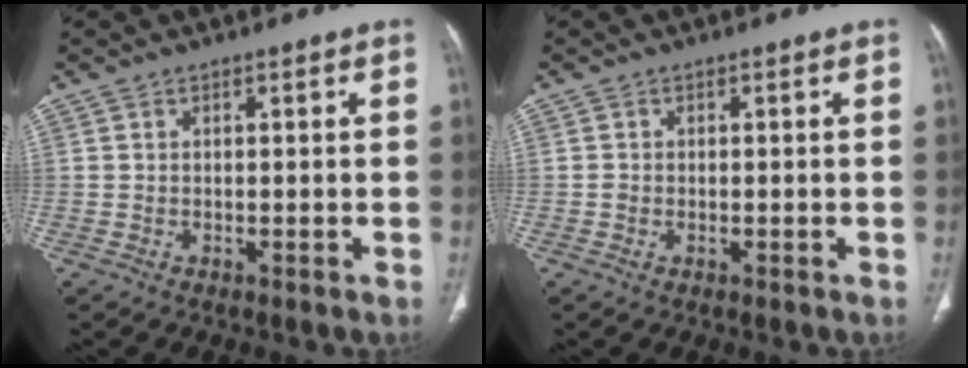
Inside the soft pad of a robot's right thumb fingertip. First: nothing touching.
{"total": 0.6, "force": [-0.2, 0.5, 0.3], "torque": [-0.008, 0.000, -0.004]}